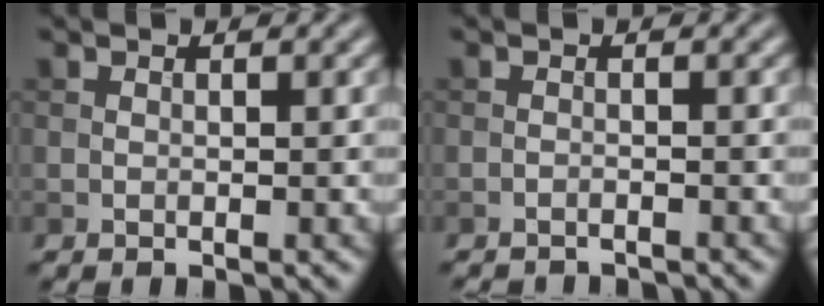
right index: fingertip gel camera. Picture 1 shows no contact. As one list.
[{"total": 2.4, "force": [-2.4, 0.2, 0.4], "torque": [-0.008, -0.008, -0.038]}]